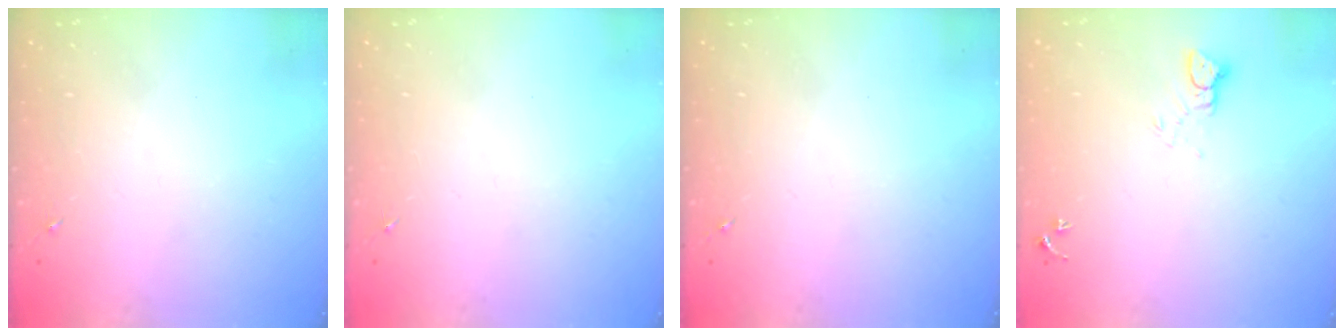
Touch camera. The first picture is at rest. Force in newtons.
{"total": 0.0}
{"total": 0.0}
{"total": 3.1, "press": 3.1, "slide": 0.1}